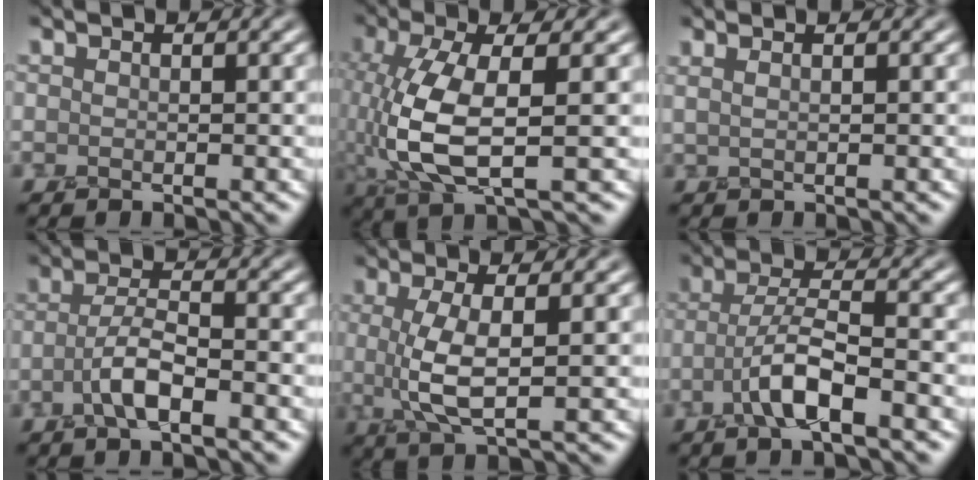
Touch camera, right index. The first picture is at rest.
{"total": 8.0, "force": [-0.7, 2.8, 7.5], "torque": [-0.179, -0.005, -0.012]}
{"total": 2.0, "force": [1.1, 0.9, 1.4], "torque": [-0.009, -0.004, -0.002]}
{"total": 3.2, "force": [-1.3, 0.6, 2.8], "torque": [-0.055, 0.008, -0.033]}
{"total": 4.4, "force": [0.1, 1.2, 4.3], "torque": [-0.095, -0.003, 0.003]}
{"total": 4.5, "force": [-2.0, 0.8, 3.9], "torque": [-0.075, 0.010, -0.046]}